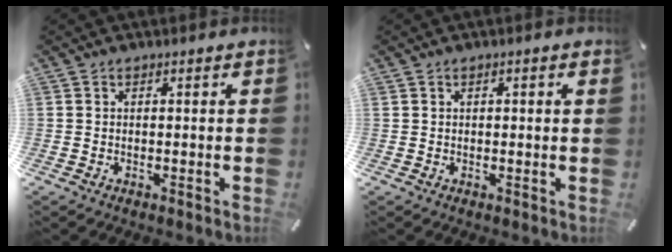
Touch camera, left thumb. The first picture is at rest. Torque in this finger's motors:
{"motor_torque": [0.05, -0.39, 0.11, 0.01, -0.02]}